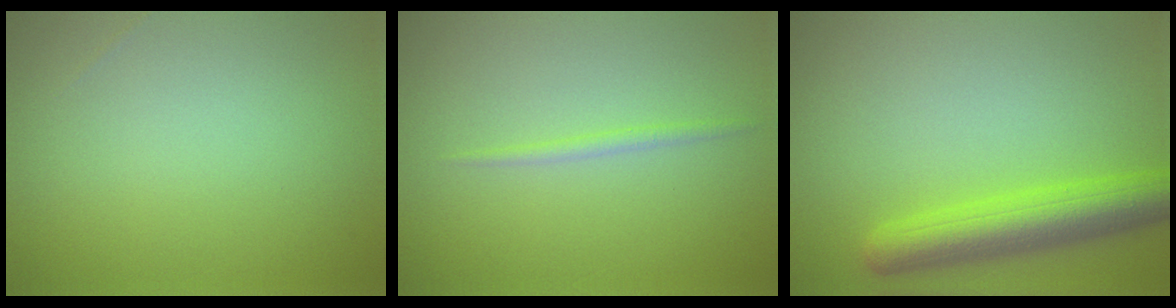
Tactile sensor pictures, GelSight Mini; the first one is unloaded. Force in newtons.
{"total": 0.9, "press": 0.9, "slide": 0.1}
{"total": 5.4, "press": 5.4, "slide": 0.3}